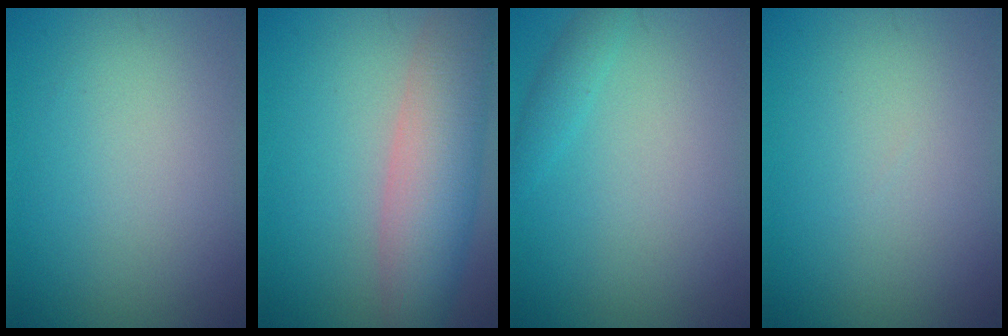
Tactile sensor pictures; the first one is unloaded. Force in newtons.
{"total": 7.4, "press": 7.4, "slide": 0.2}
{"total": 1.3, "press": 1.3, "slide": 0.1}
{"total": 0.0}